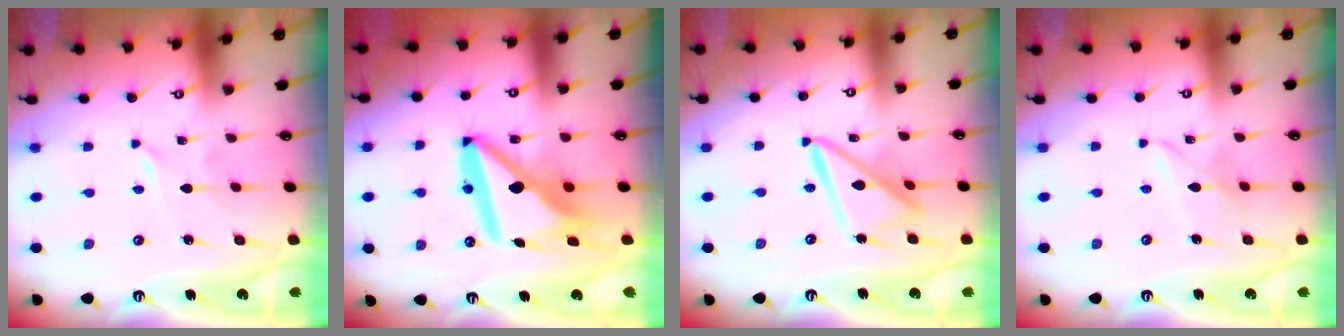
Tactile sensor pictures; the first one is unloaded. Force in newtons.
{"total": 15.3, "press": 15.1, "slide": 1.9}
{"total": 12.9, "press": 12.8, "slide": 1.2}
{"total": 4.2, "press": 4.2, "slide": 0.4}